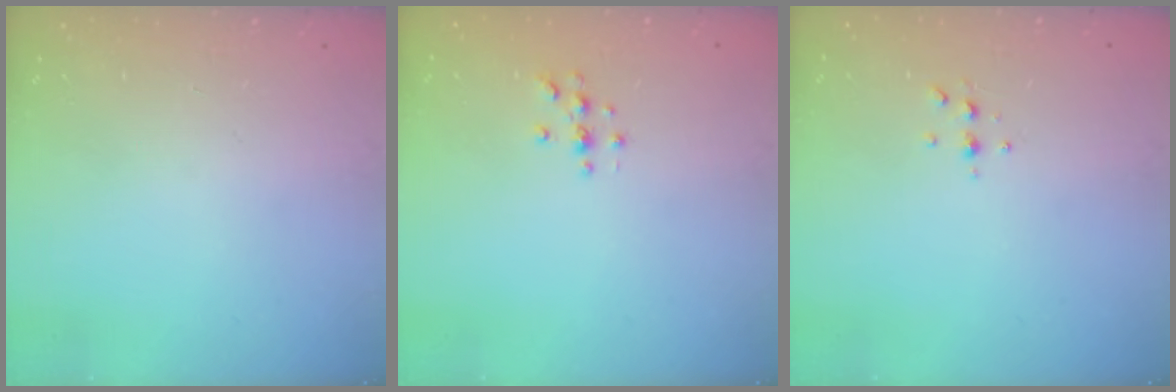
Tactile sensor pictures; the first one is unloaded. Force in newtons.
{"total": 3.4, "press": 3.4, "slide": 0.4}
{"total": 4.4, "press": 4.3, "slide": 0.5}